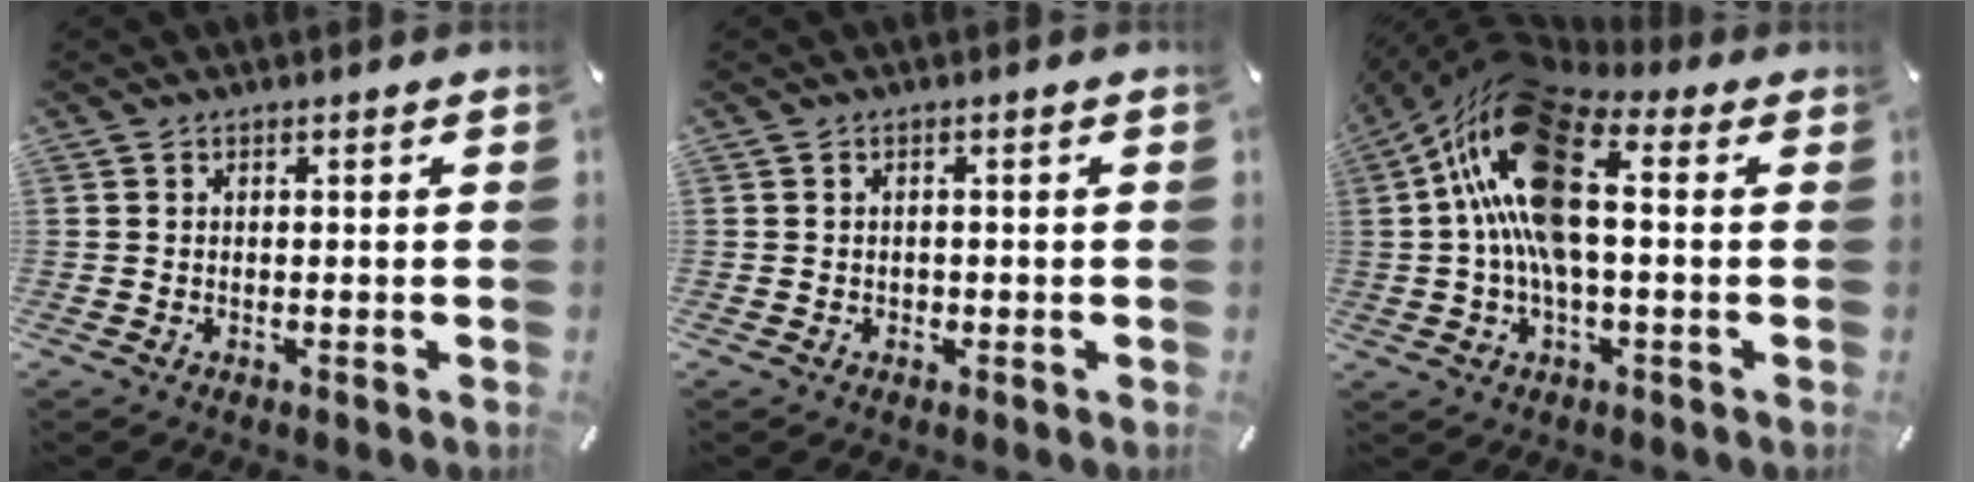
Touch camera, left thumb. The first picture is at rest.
{"total": 0.7, "force": [-0.2, 0.7, 0.1], "torque": [-0.002, 0.005, -0.005]}
{"total": 21.8, "force": [3.4, 11.4, 18.2], "torque": [-0.355, 0.000, 0.062]}